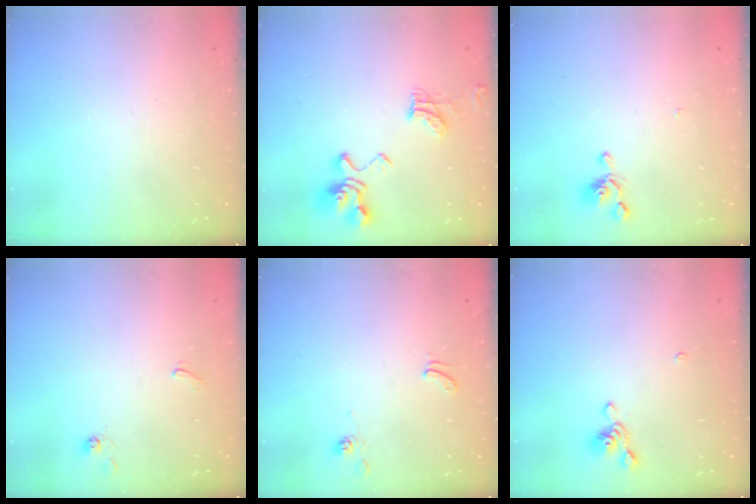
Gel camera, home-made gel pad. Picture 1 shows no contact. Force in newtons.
{"total": 8.4, "press": 8.3, "slide": 1.6}
{"total": 0.8, "press": 0.7, "slide": 0.5}
{"total": 3.8, "press": 3.7, "slide": 0.3}
{"total": 1.7, "press": 1.6, "slide": 0.6}
{"total": 5.1, "press": 5.0, "slide": 1.0}